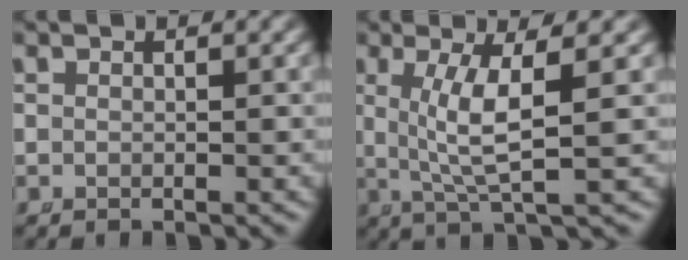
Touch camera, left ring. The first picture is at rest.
{"total": 5.0, "force": [0.9, 0.6, 4.9], "torque": [-0.087, -0.009, 0.026]}